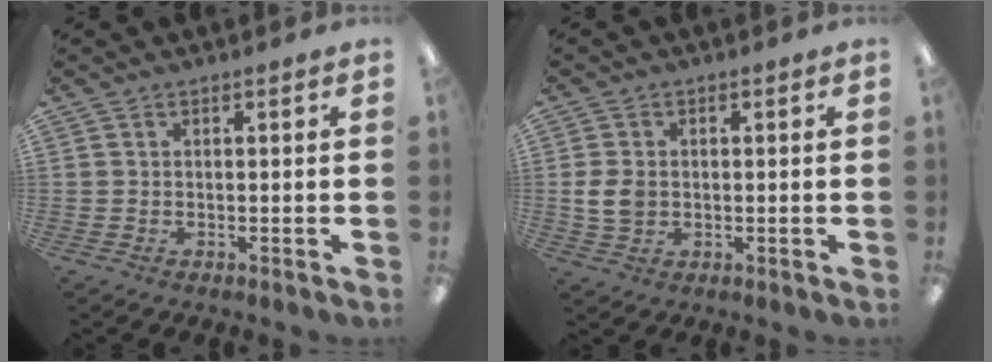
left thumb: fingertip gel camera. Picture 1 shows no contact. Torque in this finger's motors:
{"motor_torque": [-0.11, 0.26, 0.29, -0.27, 0.02]}